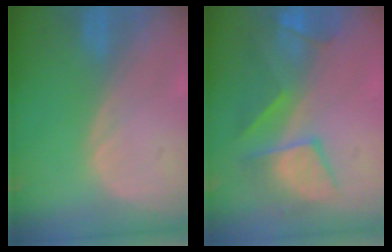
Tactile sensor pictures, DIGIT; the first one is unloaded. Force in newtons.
{"total": 8.4, "press": 8.1, "slide": 2.2}